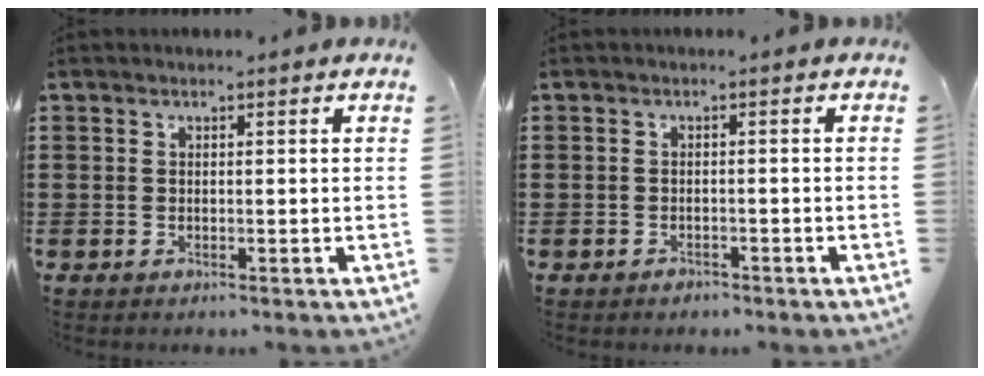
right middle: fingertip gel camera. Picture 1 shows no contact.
{"total": 1.1, "force": [-1.0, 0.3, 0.1], "torque": [-0.006, -0.001, -0.023]}